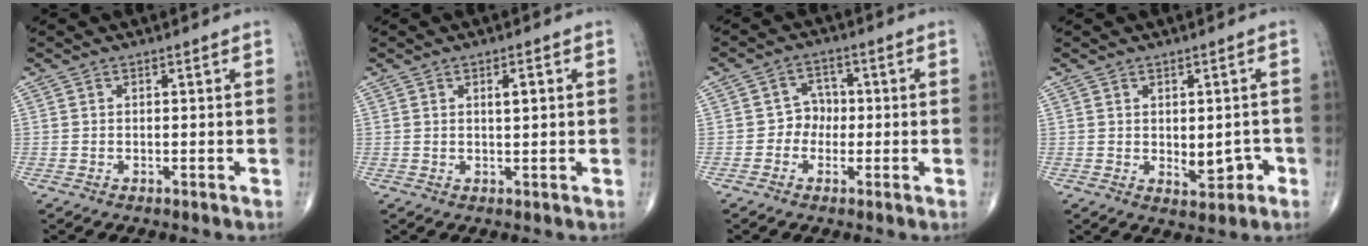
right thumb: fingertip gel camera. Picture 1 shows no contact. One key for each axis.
{"total": 2.5, "fx": 0.7, "fy": 0.7, "fz": 2.3, "tx": -0.035, "ty": -0.001, "tz": 0.010}
{"total": 3.9, "fx": -0.7, "fy": 3.5, "fz": 1.6, "tx": 0.005, "ty": 0.013, "tz": -0.022}
{"total": 5.3, "fx": -1.0, "fy": 3.1, "fz": 4.2, "tx": -0.032, "ty": 0.006, "tz": -0.003}